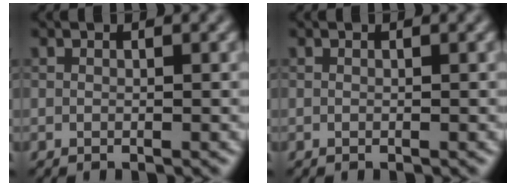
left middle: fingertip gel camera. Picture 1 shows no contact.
{"total": 0.0}